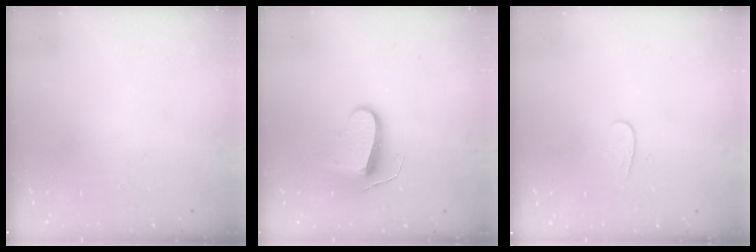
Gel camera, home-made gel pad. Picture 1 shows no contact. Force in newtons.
{"total": 9.1, "press": 9.0, "slide": 0.6}
{"total": 3.5, "press": 3.4, "slide": 0.4}